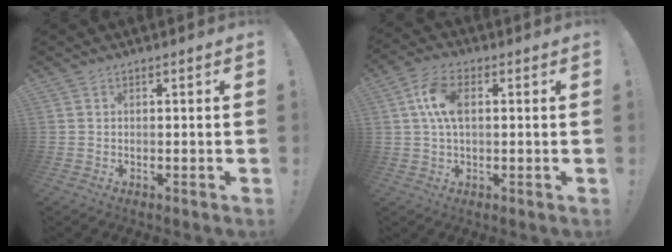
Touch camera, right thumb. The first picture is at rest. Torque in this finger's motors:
{"motor_torque": [0.72, 0.85, 0.93, -0.35, 0.45]}